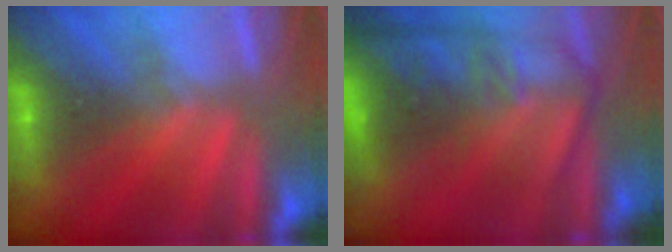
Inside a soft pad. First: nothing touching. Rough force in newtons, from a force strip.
{"total": 6.8}